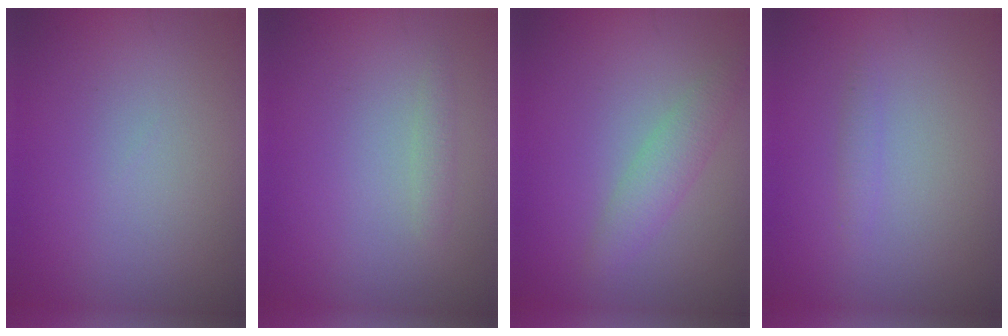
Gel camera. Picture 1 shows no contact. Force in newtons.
{"total": 0.8, "press": 0.8, "slide": 0.0}
{"total": 2.3, "press": 2.3, "slide": 0.0}
{"total": 0.7, "press": 0.7, "slide": 0.1}